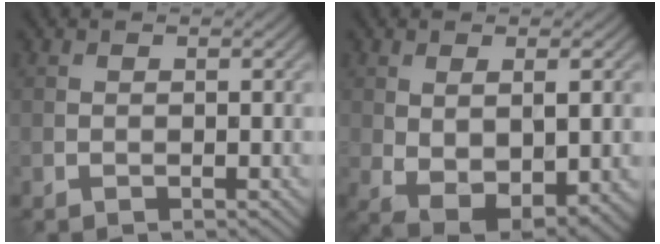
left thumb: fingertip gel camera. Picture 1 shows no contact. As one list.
[{"total": 7.1, "force": [-0.7, 3.4, 6.2], "torque": [-0.124, -0.023, 0.005]}]